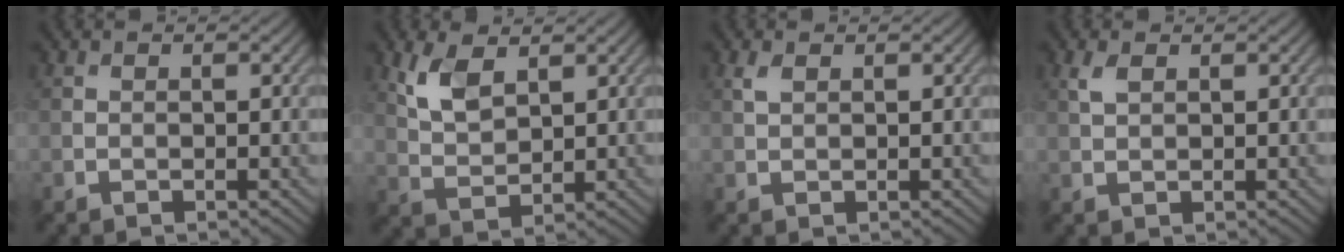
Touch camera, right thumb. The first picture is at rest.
{"total": 5.1, "force": [2.7, 2.5, 3.5], "torque": [-0.086, -0.002, 0.058]}
{"total": 1.3, "force": [0.7, 0.6, 0.9], "torque": [-0.027, 0.003, 0.016]}
{"total": 1.8, "force": [0.9, 0.9, 1.3], "torque": [-0.034, 0.004, 0.020]}